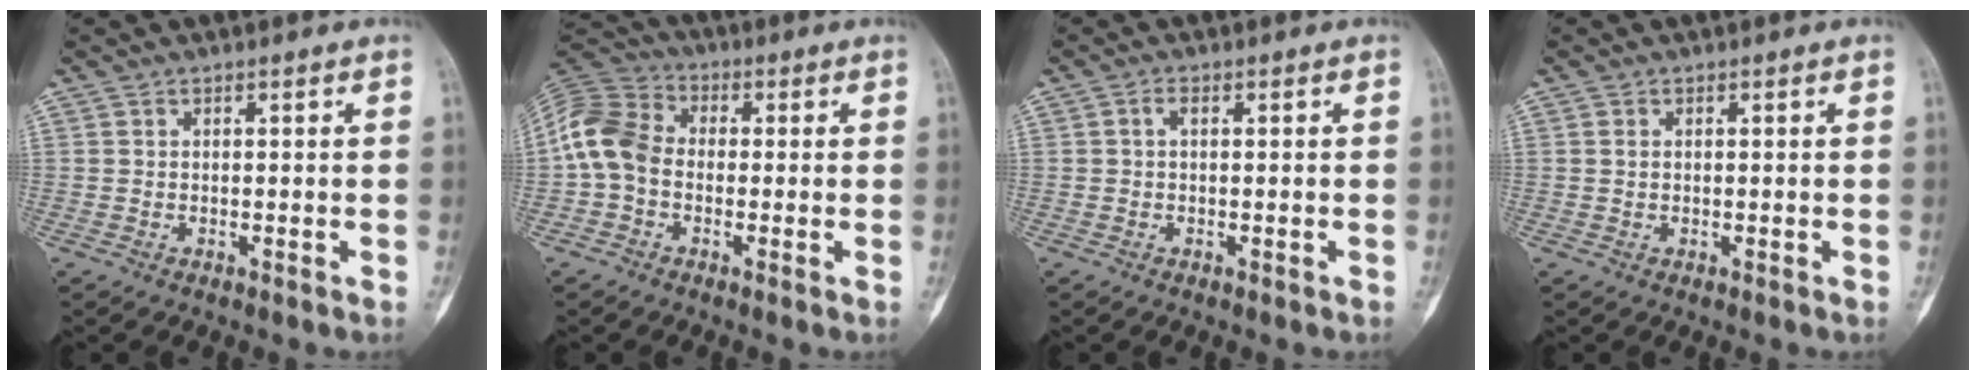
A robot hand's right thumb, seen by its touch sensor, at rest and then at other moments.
{"total": 10.3, "force": [-1.1, 7.9, 6.6], "torque": [-0.127, 0.029, -0.036]}
{"total": 1.4, "force": [0.0, 0.7, 1.2], "torque": [-0.018, 0.002, -0.004]}
{"total": 0.7, "force": [0.2, 0.5, 0.4], "torque": [-0.006, 0.001, 0.004]}